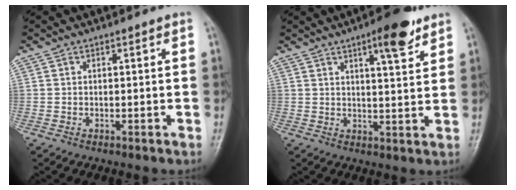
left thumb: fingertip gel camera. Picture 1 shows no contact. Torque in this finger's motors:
{"motor_torque": [0.12, 0.05, 0.11, -0.01, 0.08]}